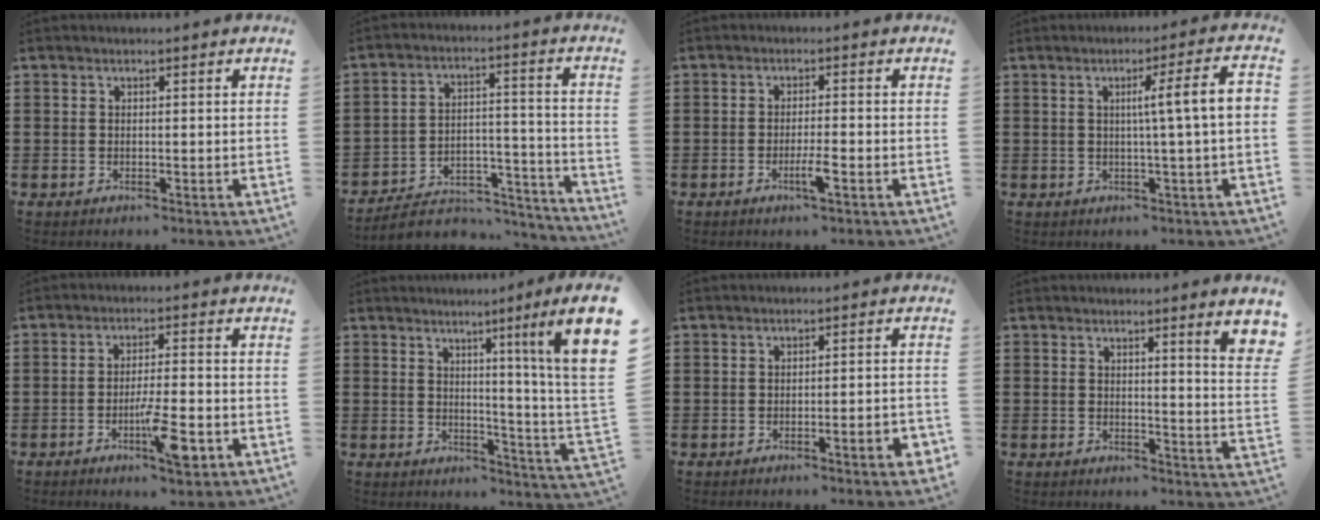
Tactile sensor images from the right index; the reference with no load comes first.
{"total": 7.2, "force": [-6.4, 2.1, 2.3], "torque": [-0.037, 0.018, -0.122]}
{"total": 3.3, "force": [-1.5, 0.1, 2.9], "torque": [-0.055, -0.006, -0.030]}
{"total": 6.5, "force": [0.4, -0.5, 6.4], "torque": [-0.109, -0.008, -0.003]}
{"total": 7.7, "force": [-3.1, 1.7, 6.8], "torque": [-0.125, -0.004, -0.055]}
{"total": 5.5, "force": [3.0, -0.7, 4.5], "torque": [-0.089, -0.030, 0.040]}
{"total": 3.0, "force": [-1.4, 0.1, 2.7], "torque": [-0.043, -0.006, -0.021]}
{"total": 3.4, "force": [2.1, -0.3, 2.7], "torque": [-0.045, -0.014, 0.031]}